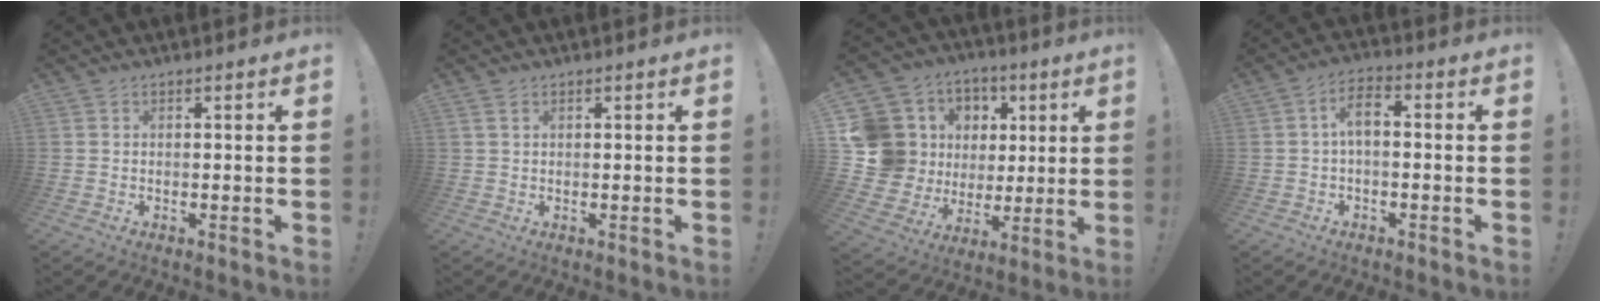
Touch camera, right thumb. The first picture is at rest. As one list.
[{"total": 1.5, "force": [0.8, 0.7, 1.1], "torque": [-0.019, 0.001, 0.014]}, {"total": 17.0, "force": [3.9, 15.1, 6.9], "torque": [-0.136, -0.018, 0.116]}, {"total": 5.6, "force": [-0.3, 2.5, 5.0], "torque": [-0.100, 0.008, -0.005]}]